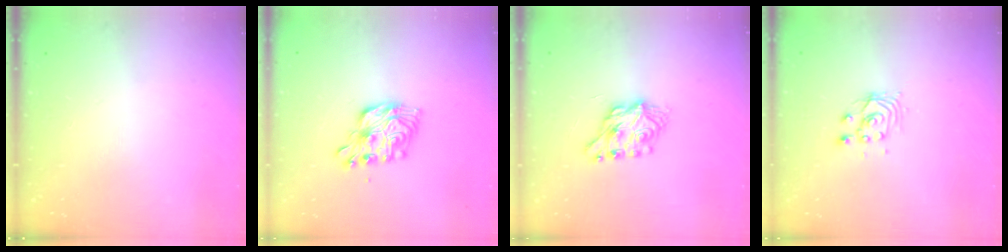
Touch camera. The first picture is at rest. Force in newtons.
{"total": 11.8, "press": 11.8, "slide": 0.4}
{"total": 7.2, "press": 7.2, "slide": 0.1}
{"total": 3.4, "press": 3.4, "slide": 0.2}